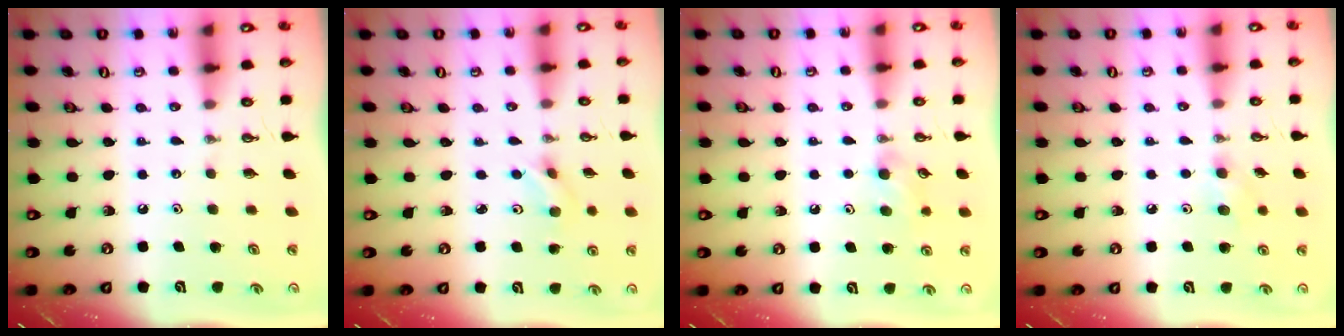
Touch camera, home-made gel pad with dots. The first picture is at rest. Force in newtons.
{"total": 2.2, "press": 2.2, "slide": 0.1}
{"total": 7.5, "press": 7.4, "slide": 1.4}
{"total": 7.2, "press": 7.1, "slide": 1.0}